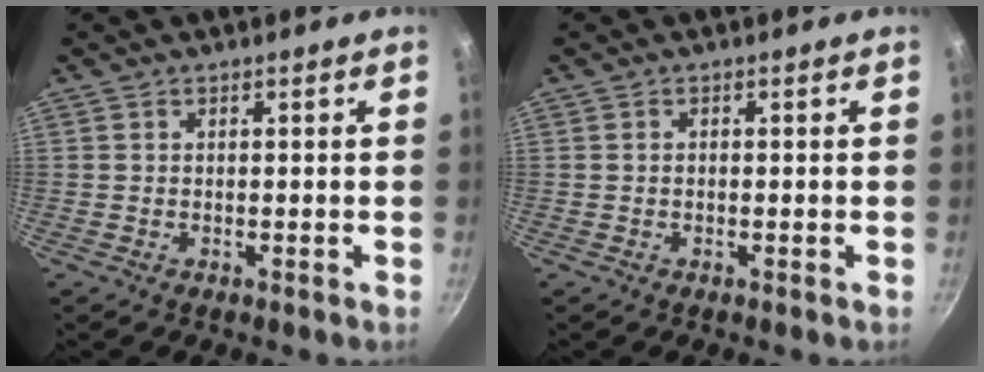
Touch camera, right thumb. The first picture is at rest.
{"total": 0.0}